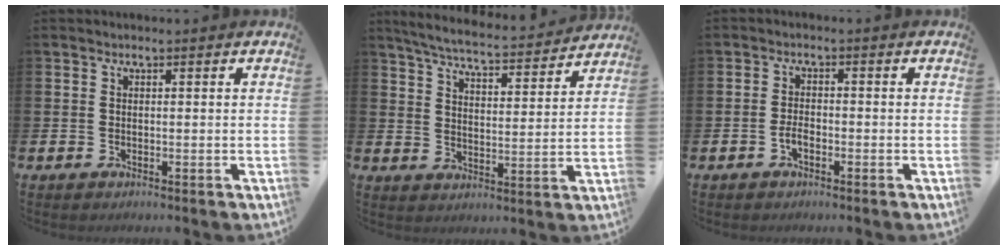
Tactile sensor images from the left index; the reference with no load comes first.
{"total": 5.9, "force": [5.6, 0.4, 1.5], "torque": [-0.054, -0.042, 0.095]}
{"total": 1.8, "force": [-0.9, 0.9, 1.3], "torque": [-0.021, 0.000, -0.018]}